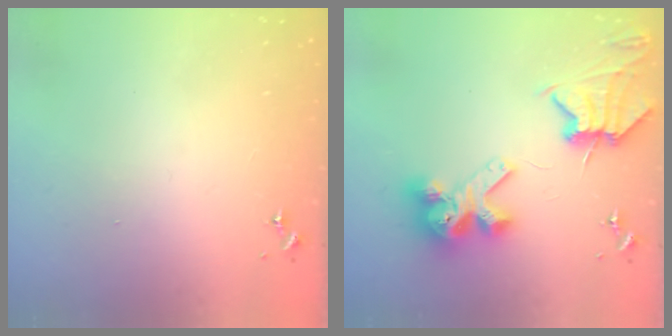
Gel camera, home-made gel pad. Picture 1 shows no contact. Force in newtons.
{"total": 11.2, "press": 11.1, "slide": 1.4}